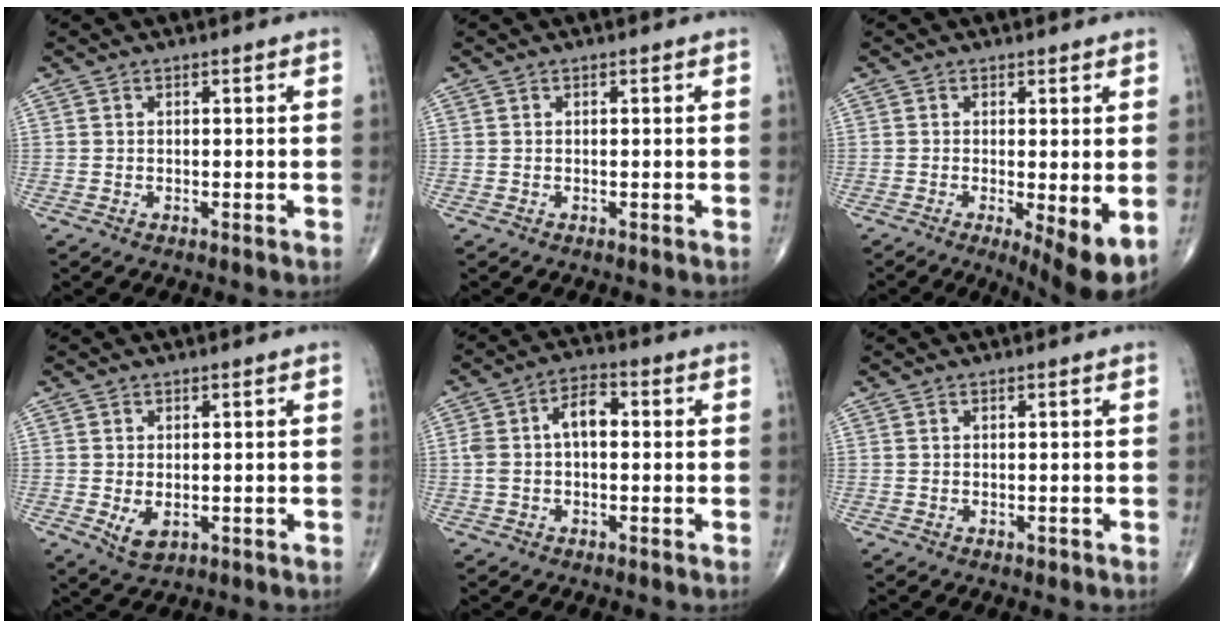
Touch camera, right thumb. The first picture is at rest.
{"total": 0.0}
{"total": 7.5, "force": [-1.7, 1.8, 7.0], "torque": [-0.102, -0.022, -0.024]}
{"total": 3.5, "force": [-0.5, 2.1, 2.8], "torque": [-0.042, -0.008, 0.001]}
{"total": 6.9, "force": [0.3, 3.9, 5.7], "torque": [-0.113, 0.030, 0.000]}
{"total": 0.0}